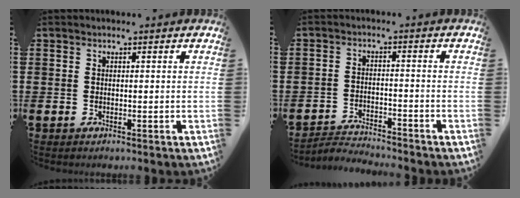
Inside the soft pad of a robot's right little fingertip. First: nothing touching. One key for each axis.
{"total": 2.9, "fx": -2.9, "fy": 0.1, "fz": 0.0, "tx": -0.006, "ty": 0.004, "tz": -0.063}